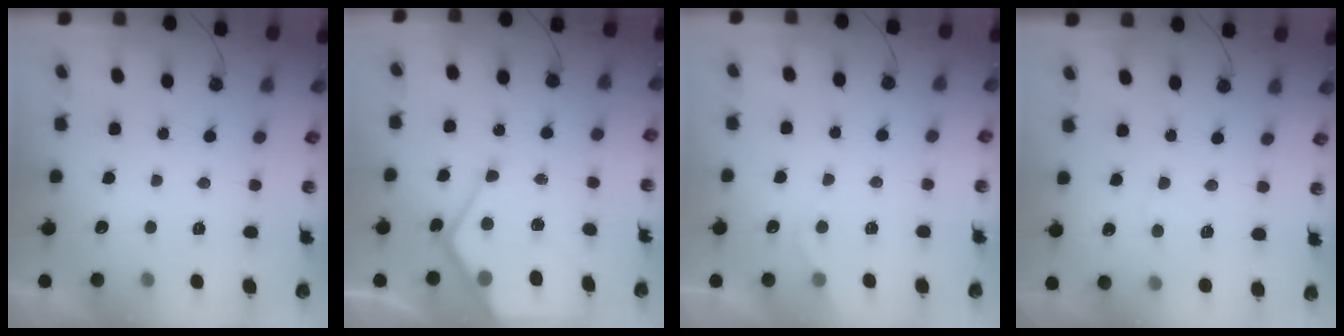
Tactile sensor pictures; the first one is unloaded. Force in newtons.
{"total": 11.2, "press": 11.2, "slide": 1.1}
{"total": 5.0, "press": 5.0, "slide": 0.7}
{"total": 5.3, "press": 5.2, "slide": 0.6}